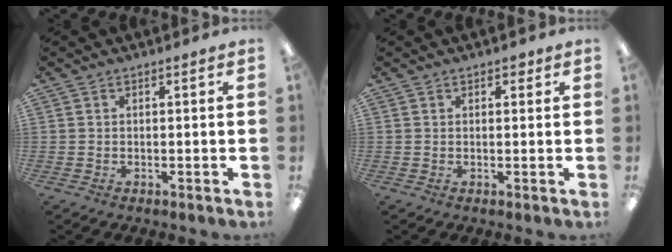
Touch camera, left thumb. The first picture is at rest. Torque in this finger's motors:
{"motor_torque": [-0.14, -0.01, -0.47, -0.05, 0.02]}